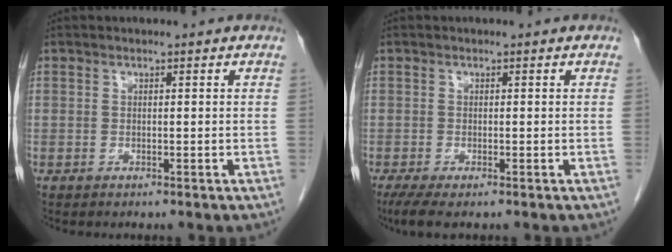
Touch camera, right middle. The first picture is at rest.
{"total": 3.0, "force": [-1.9, 0.7, 2.3], "torque": [-0.044, -0.010, -0.033]}